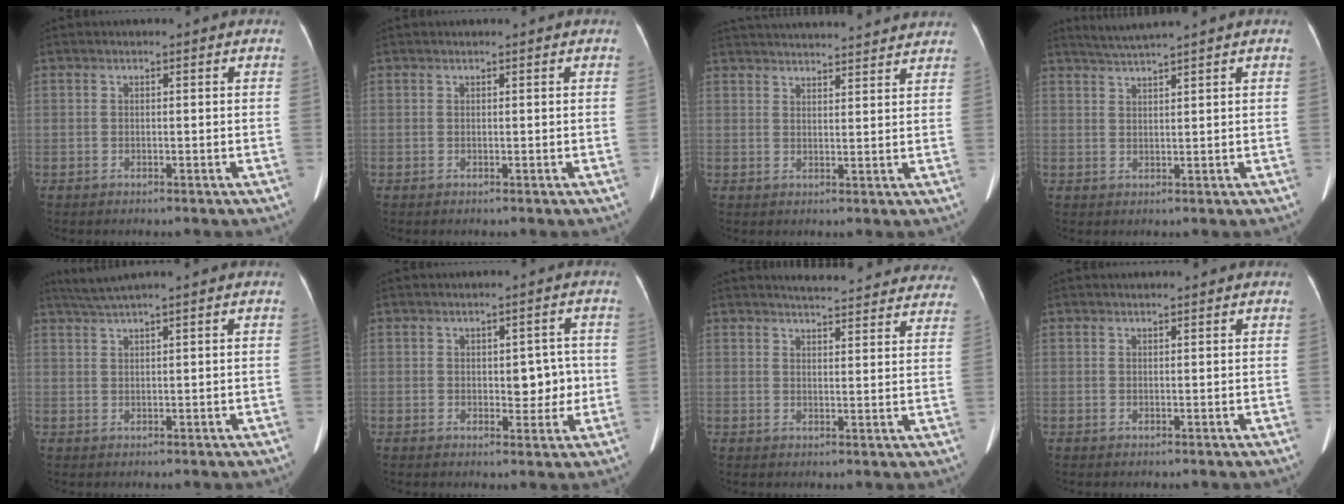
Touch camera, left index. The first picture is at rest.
{"total": 0.0}
{"total": 19.7, "force": [18.6, 2.1, 6.1], "torque": [-0.104, 0.026, 0.247]}
{"total": 3.5, "force": [3.0, -1.3, 1.1], "torque": [-0.025, 0.007, 0.063]}
{"total": 2.8, "force": [2.2, -1.1, 1.3], "torque": [-0.036, 0.007, 0.052]}
{"total": 3.9, "force": [-0.2, 2.4, 3.1], "torque": [-0.035, 0.007, 0.002]}
{"total": 20.1, "force": [19.0, 3.5, 5.4], "torque": [-0.067, -0.040, 0.210]}
{"total": 1.4, "force": [1.3, 0.0, 0.4], "torque": [-0.010, 0.014, 0.021]}